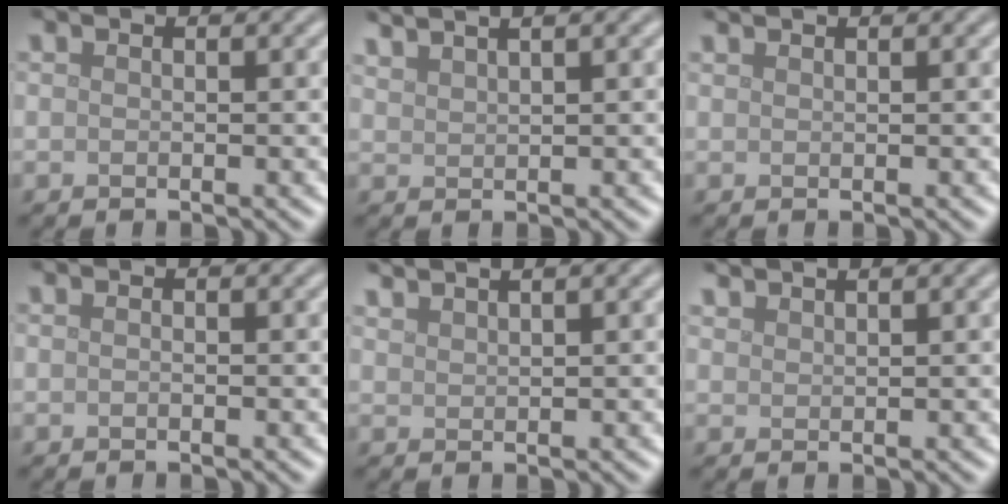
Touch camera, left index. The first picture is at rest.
{"total": 3.9, "force": [3.0, 1.2, 2.2], "torque": [-0.013, 0.023, 0.024]}
{"total": 0.7, "force": [0.7, 0.1, 0.2], "torque": [-0.003, 0.001, 0.012]}
{"total": 0.0}
{"total": 2.5, "force": [2.1, 0.6, 1.2], "torque": [-0.006, 0.010, 0.023]}
{"total": 1.6, "force": [1.5, 0.1, 0.4], "torque": [-0.006, 0.004, 0.030]}